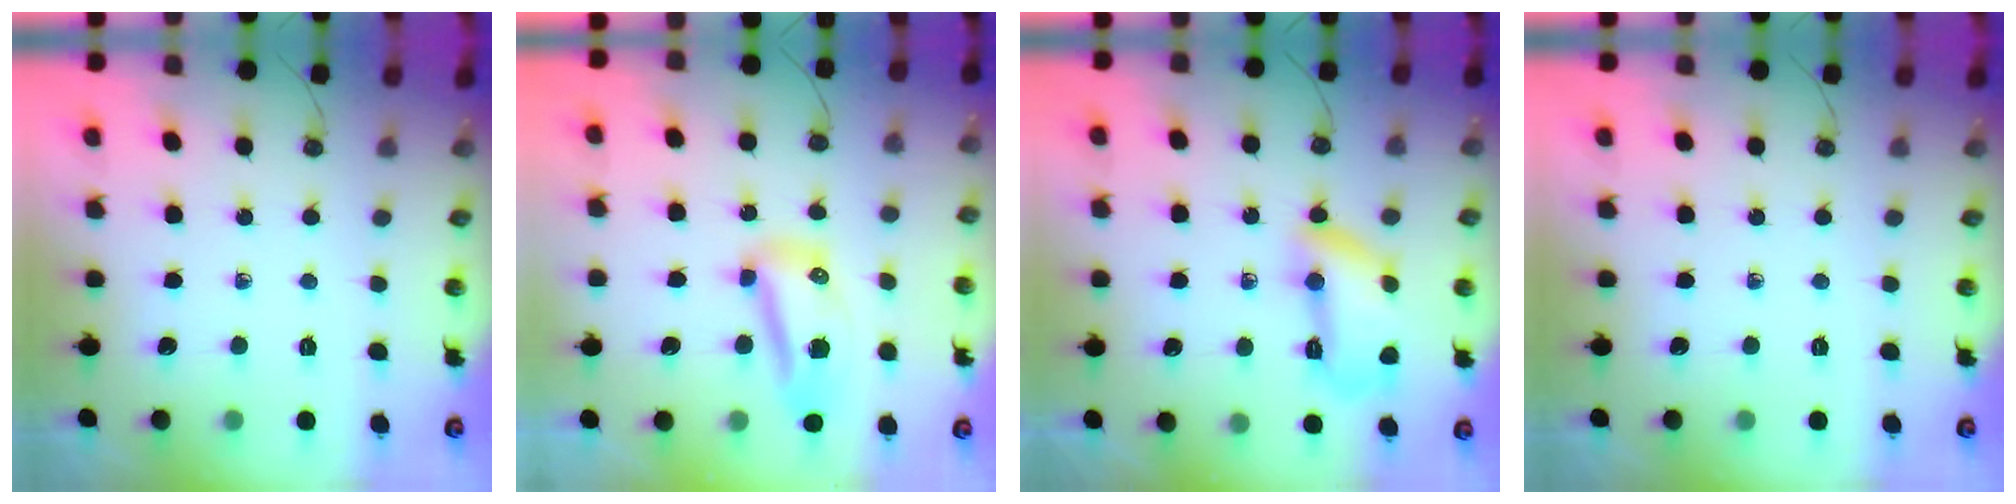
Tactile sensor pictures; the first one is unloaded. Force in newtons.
{"total": 9.4, "press": 9.3, "slide": 1.1}
{"total": 13.2, "press": 13.2, "slide": 0.9}
{"total": 0.0}